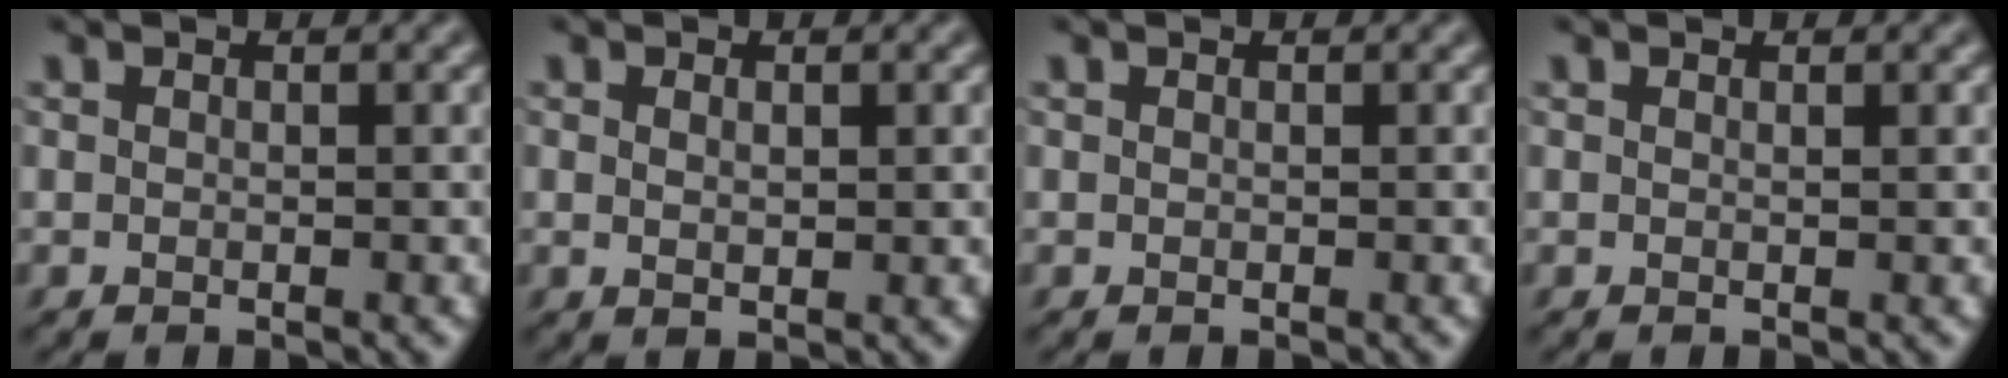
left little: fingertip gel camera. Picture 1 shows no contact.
{"total": 1.2, "force": [0.2, 0.5, 1.0], "torque": [-0.021, -0.002, 0.006]}
{"total": 0.0}
{"total": 0.0}